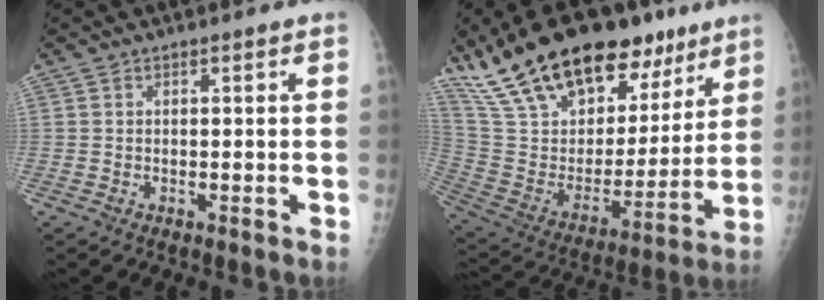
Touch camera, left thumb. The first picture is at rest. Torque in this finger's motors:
{"motor_torque": [0.69, 0.63, 1.47, -1.30, 0.40]}